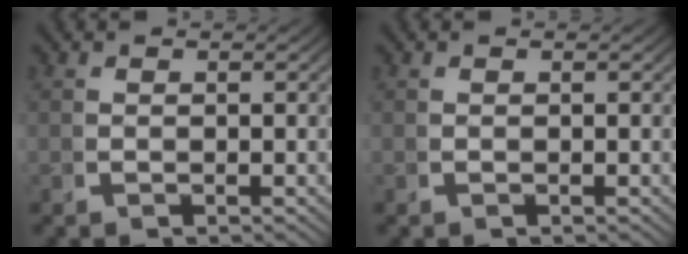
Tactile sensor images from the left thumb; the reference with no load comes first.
{"total": 0.0}